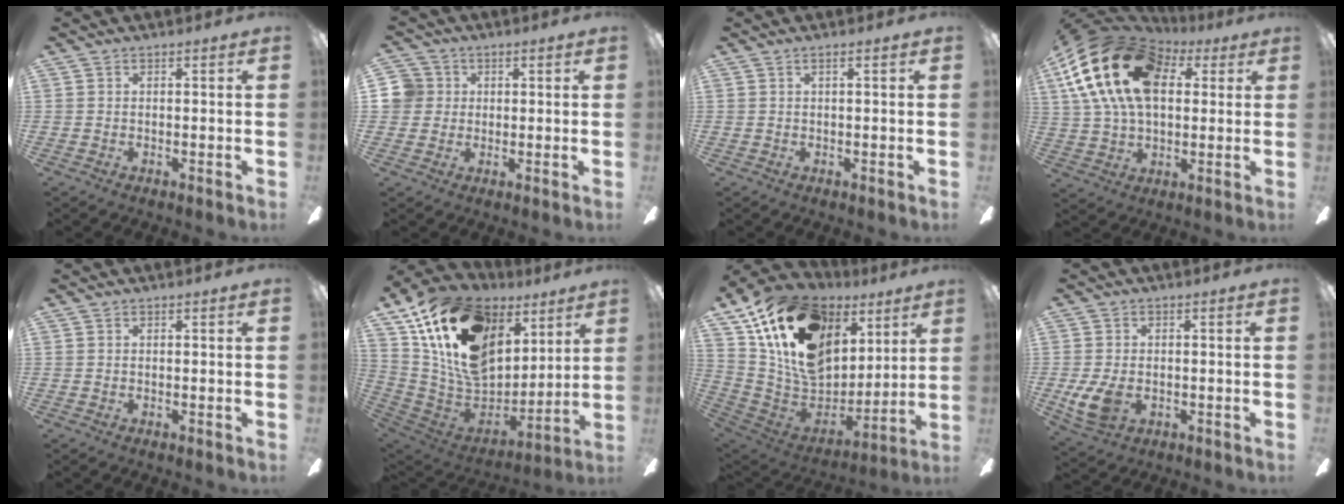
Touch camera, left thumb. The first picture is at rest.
{"total": 5.5, "force": [1.2, 5.3, 1.1], "torque": [-0.020, 0.010, 0.024]}
{"total": 1.1, "force": [0.5, 0.1, 1.0], "torque": [-0.020, 0.001, 0.008]}
{"total": 24.5, "force": [7.6, 15.4, 17.5], "torque": [-0.346, -0.005, 0.125]}
{"total": 0.0}
{"total": 22.3, "force": [10.6, 14.7, 13.0], "torque": [-0.249, -0.048, 0.194]}
{"total": 21.5, "force": [10.4, 14.3, 12.2], "torque": [-0.238, -0.048, 0.187]}
{"total": 7.4, "force": [-1.5, 4.9, 5.4], "torque": [-0.122, -0.007, -0.029]}